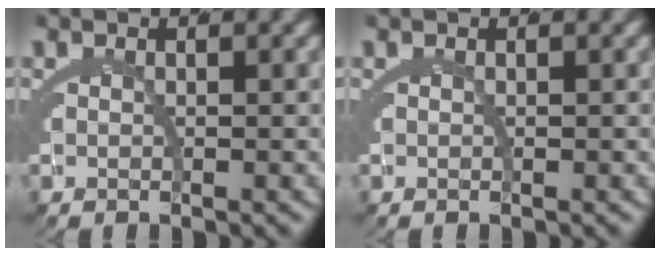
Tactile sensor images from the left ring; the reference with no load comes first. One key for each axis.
{"total": 0.0}